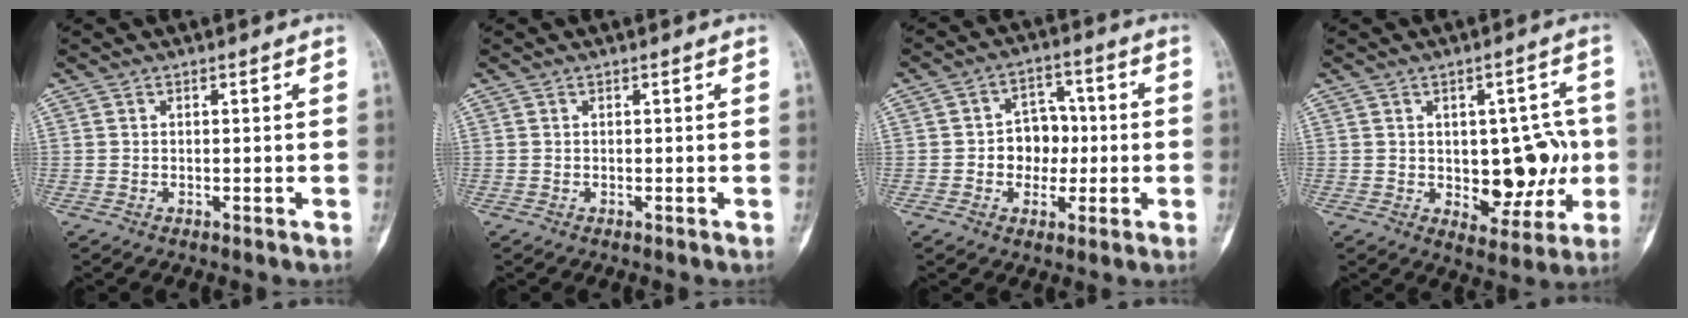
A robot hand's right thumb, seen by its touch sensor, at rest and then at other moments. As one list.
[{"total": 0.0}, {"total": 8.1, "force": [-0.6, 6.5, 4.8], "torque": [-0.023, 0.021, -0.015]}, {"total": 12.0, "force": [-0.6, 6.9, 9.8], "torque": [-0.081, 0.009, 0.004]}]